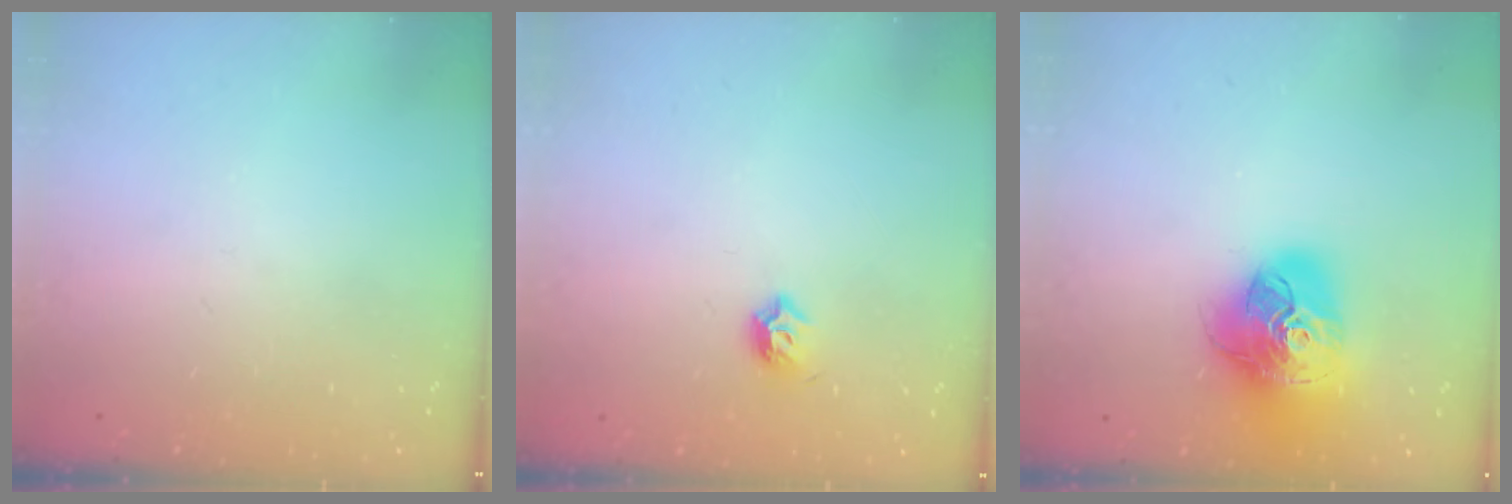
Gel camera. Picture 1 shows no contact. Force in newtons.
{"total": 4.3, "press": 4.2, "slide": 1.2}
{"total": 21.4, "press": 21.3, "slide": 2.3}